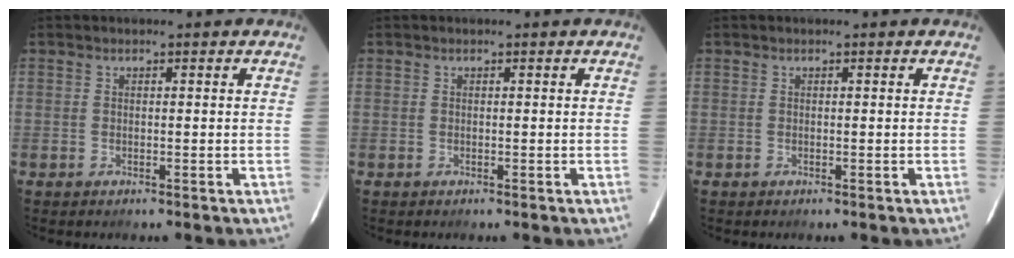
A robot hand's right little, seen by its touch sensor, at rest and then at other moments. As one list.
[{"total": 0.0}, {"total": 0.0}]